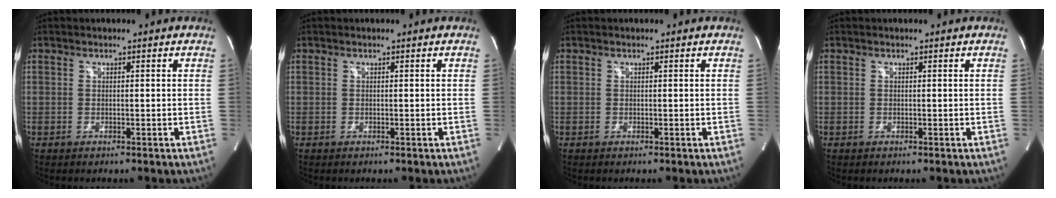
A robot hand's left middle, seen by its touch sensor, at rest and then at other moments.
{"total": 0.0}
{"total": 0.0}
{"total": 0.0}